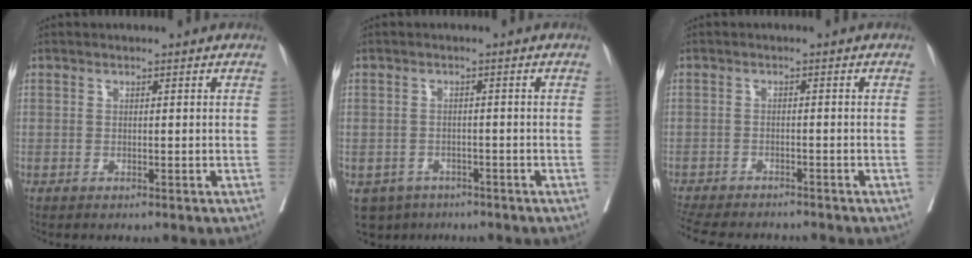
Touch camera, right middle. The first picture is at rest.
{"total": 4.9, "force": [-3.3, 3.5, 0.6], "torque": [-0.008, 0.002, -0.048]}
{"total": 12.0, "force": [-10.7, 2.9, 4.6], "torque": [-0.098, -0.013, -0.151]}